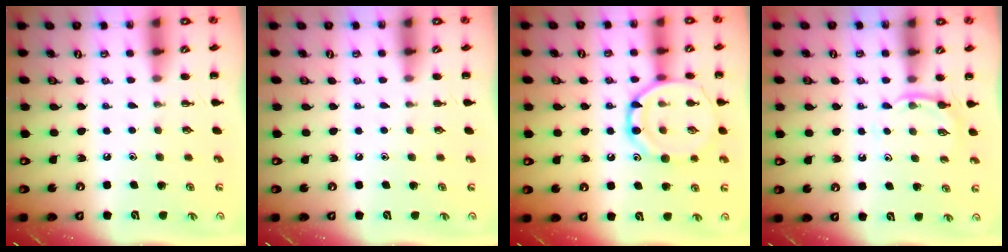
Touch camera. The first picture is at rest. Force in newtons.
{"total": 0.0}
{"total": 15.2, "press": 15.2, "slide": 0.8}
{"total": 4.8, "press": 4.6, "slide": 1.3}